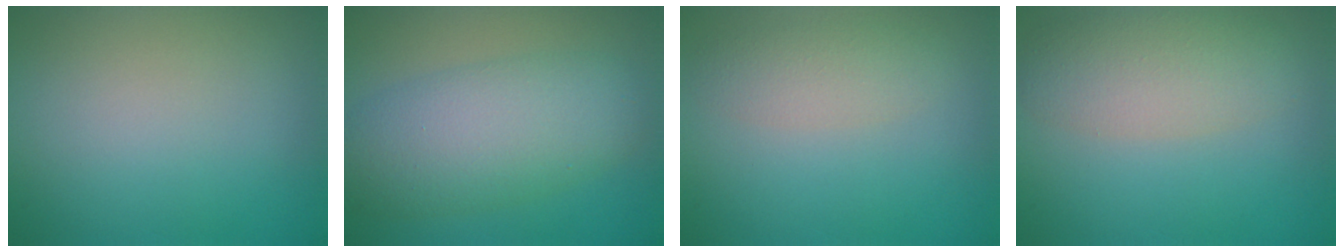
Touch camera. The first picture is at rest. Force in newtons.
{"total": 7.3, "press": 7.3, "slide": 0.3}
{"total": 2.3, "press": 2.3, "slide": 0.2}
{"total": 4.6, "press": 4.6, "slide": 0.2}